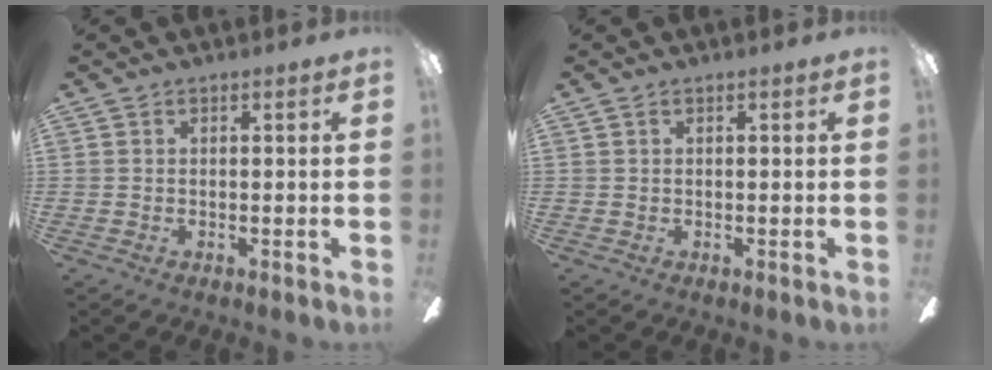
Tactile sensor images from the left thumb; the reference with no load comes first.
{"total": 0.0}